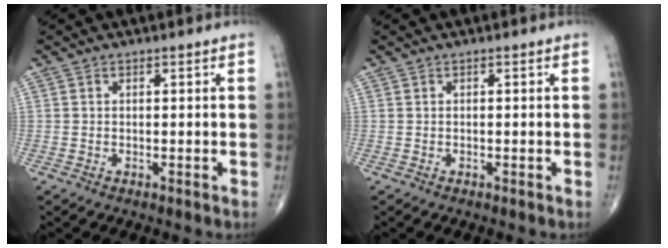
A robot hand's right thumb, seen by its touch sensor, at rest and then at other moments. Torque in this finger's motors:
{"motor_torque": [-0.04, -0.05, -0.01, 0.05, 0.01]}